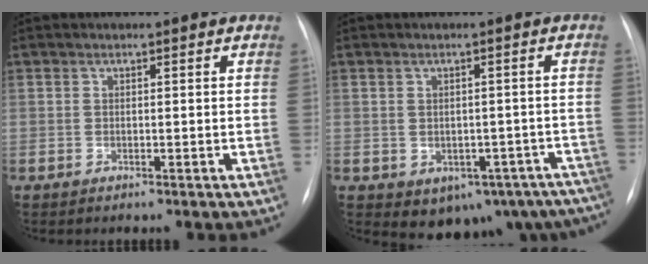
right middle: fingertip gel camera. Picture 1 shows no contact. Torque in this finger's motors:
{"motor_torque": [1.10, -1.04, 0.15, 0.04]}